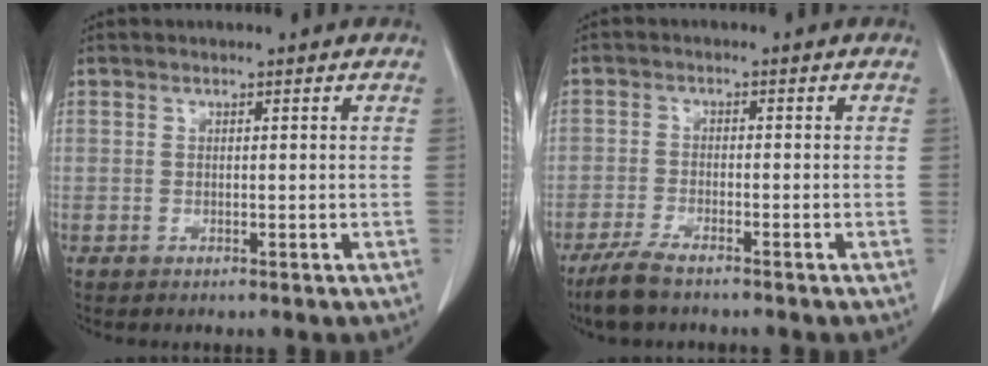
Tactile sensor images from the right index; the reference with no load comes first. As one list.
[{"total": 4.6, "force": [-3.7, 0.9, 2.6], "torque": [-0.064, -0.011, -0.069]}]